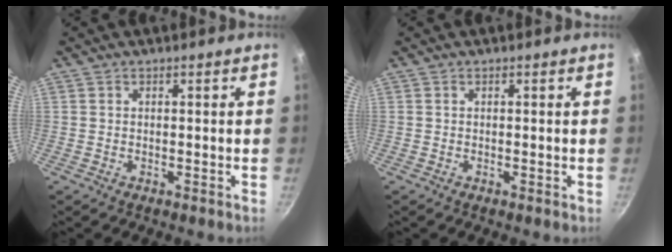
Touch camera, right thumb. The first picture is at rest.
{"total": 0.0}